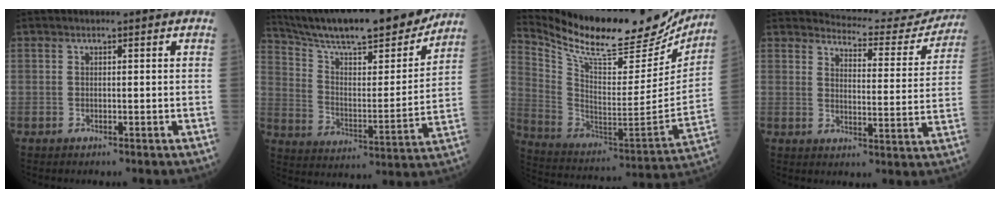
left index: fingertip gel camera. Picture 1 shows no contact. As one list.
[{"total": 22.9, "force": [20.2, 2.6, 10.5], "torque": [-0.179, -0.018, 0.305]}, {"total": 25.6, "force": [22.7, 5.8, 10.2], "torque": [-0.191, -0.047, 0.342]}, {"total": 13.1, "force": [12.9, 1.8, 0.5], "torque": [0.007, -0.051, 0.141]}]